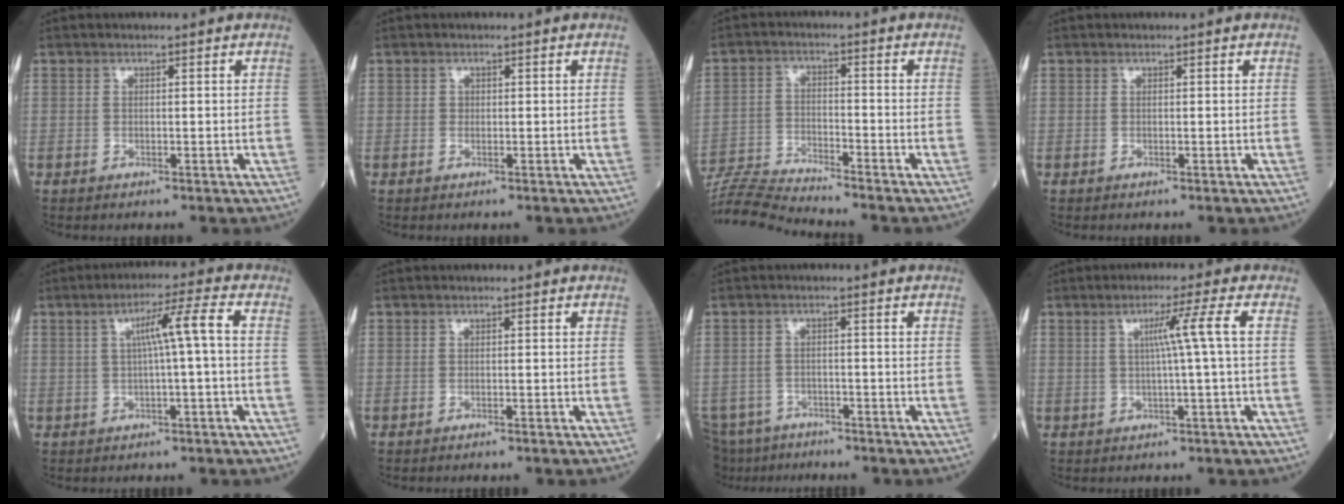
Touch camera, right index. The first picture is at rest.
{"total": 0.5, "force": [0.1, 0.5, 0.2], "torque": [0.001, 0.002, 0.000]}
{"total": 9.4, "force": [-9.1, -2.1, 1.4], "torque": [-0.028, -0.011, -0.168]}
{"total": 0.0}
{"total": 5.6, "force": [0.2, -0.6, 5.6], "torque": [-0.094, 0.013, 0.006]}
{"total": 1.7, "force": [-1.5, -0.1, 0.7], "torque": [-0.012, 0.001, -0.017]}
{"total": 10.1, "force": [-8.8, 3.9, 2.9], "torque": [-0.063, -0.015, -0.131]}
{"total": 4.6, "force": [0.5, -1.6, 4.3], "torque": [-0.077, 0.007, 0.010]}